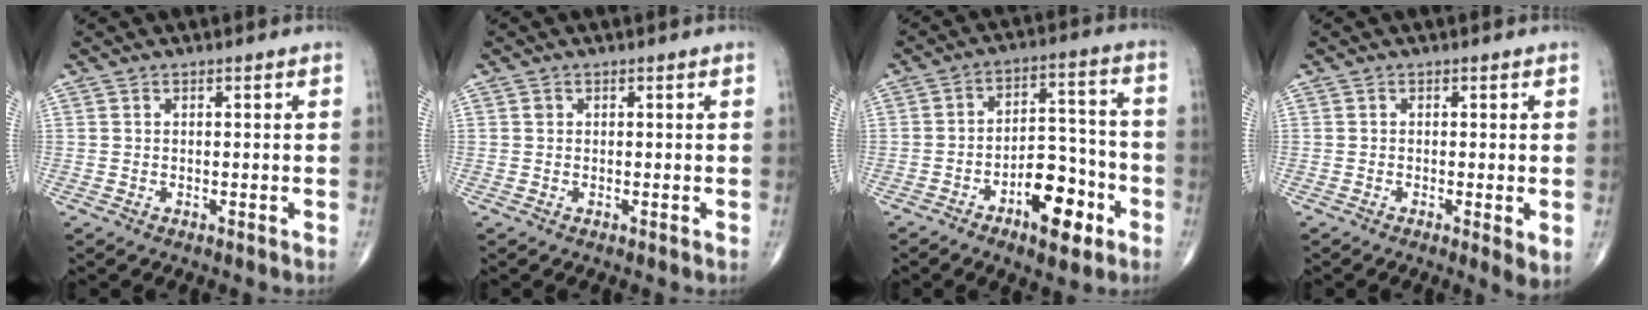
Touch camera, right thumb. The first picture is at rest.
{"total": 0.6, "force": [0.2, 0.5, 0.2], "torque": [0.000, 0.001, 0.003]}
{"total": 11.8, "force": [-5.6, 5.7, 8.7], "torque": [-0.108, 0.045, -0.083]}
{"total": 2.9, "force": [-0.5, 0.6, 2.8], "torque": [-0.050, -0.012, -0.012]}